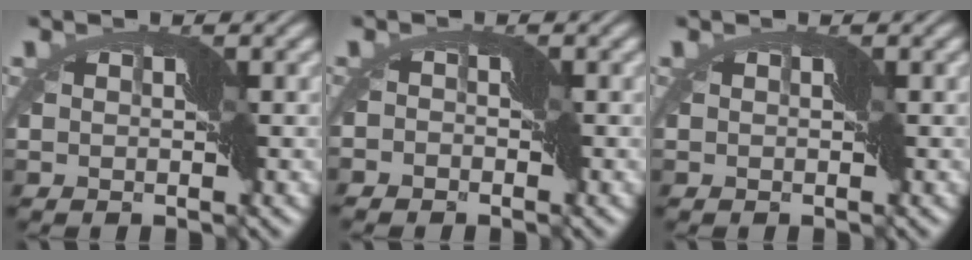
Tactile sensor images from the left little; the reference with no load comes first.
{"total": 2.7, "force": [-2.3, 1.3, 0.3], "torque": [0.000, 0.000, -0.042]}
{"total": 0.0}